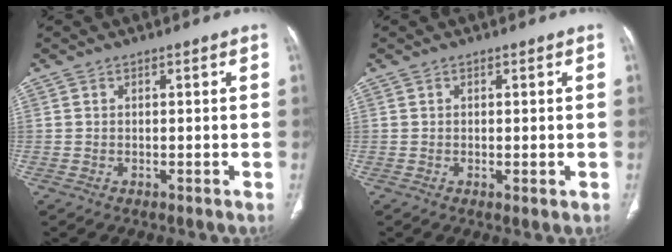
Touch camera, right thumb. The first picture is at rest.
{"total": 1.0, "force": [-0.2, 0.3, 0.9], "torque": [-0.020, -0.005, -0.003]}